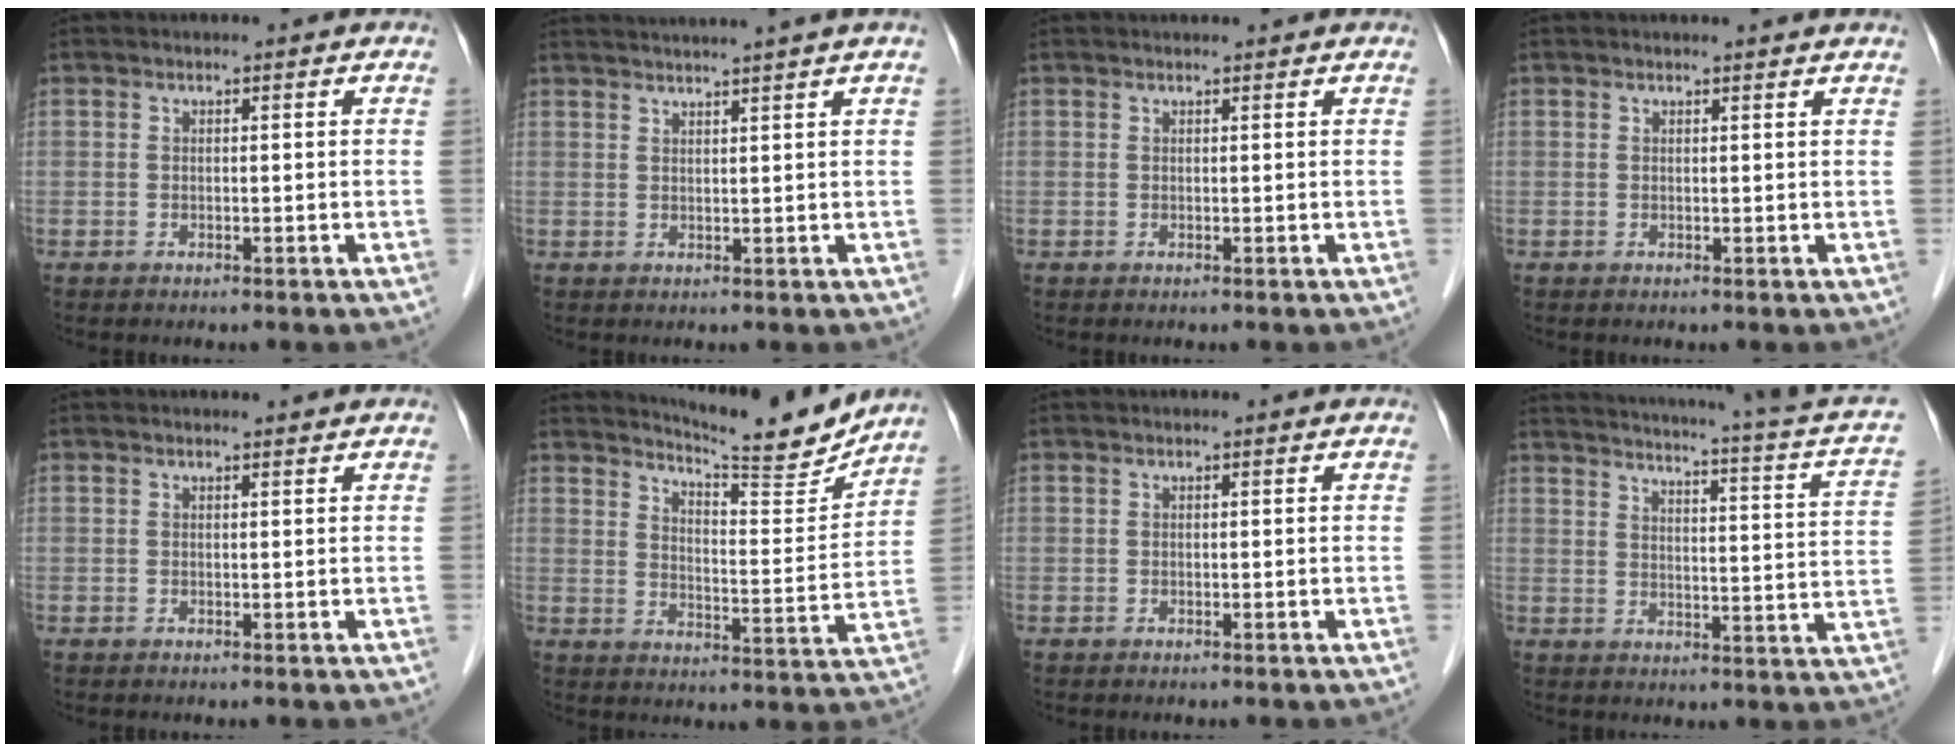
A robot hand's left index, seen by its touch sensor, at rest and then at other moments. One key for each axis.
{"total": 7.0, "fx": 6.2, "fy": -1.9, "fz": 2.7, "tx": -0.030, "ty": 0.015, "tz": 0.081}
{"total": 2.1, "fx": 2.0, "fy": 0.2, "fz": 0.5, "tx": -0.010, "ty": 0.021, "tz": 0.027}
{"total": 2.5, "fx": 2.4, "fy": -0.3, "fz": 0.6, "tx": -0.014, "ty": 0.003, "tz": 0.024}
{"total": 0.8, "fx": 0.8, "fy": 0.0, "fz": 0.0, "tx": -0.008, "ty": -0.001, "tz": 0.011}
{"total": 12.9, "fx": 12.5, "fy": 0.4, "fz": 3.4, "tx": -0.060, "ty": -0.034, "tz": 0.171}
{"total": 0.0}
{"total": 18.1, "fx": 13.9, "fy": 0.2, "fz": 11.5, "tx": -0.182, "ty": -0.039, "tz": 0.149}